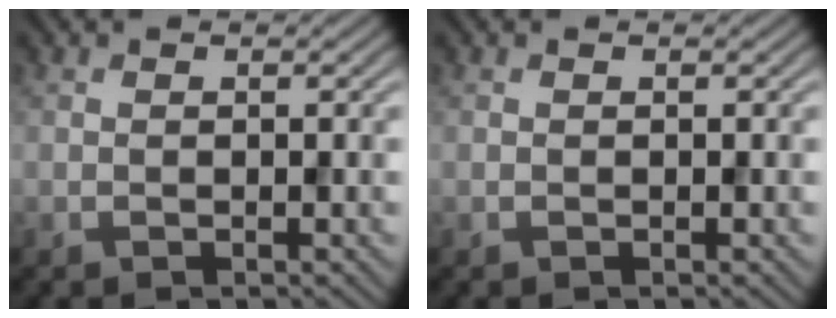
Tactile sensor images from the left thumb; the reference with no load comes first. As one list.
[{"total": 0.0}]